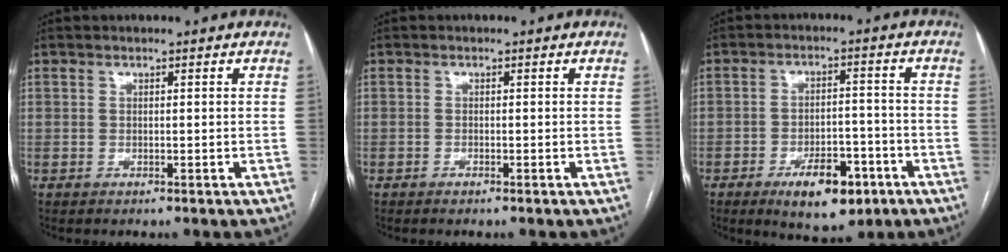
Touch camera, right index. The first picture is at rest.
{"total": 0.5, "force": [-0.4, 0.0, 0.3], "torque": [-0.009, -0.001, -0.006]}
{"total": 9.5, "force": [-5.2, 4.1, 6.8], "torque": [-0.103, 0.001, -0.074]}